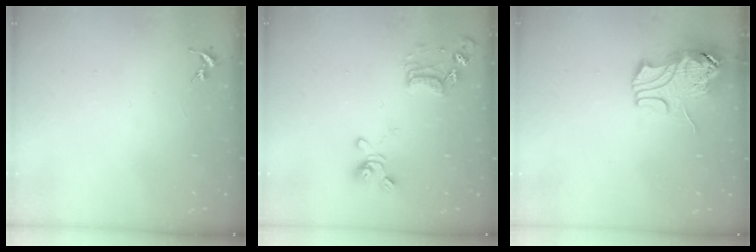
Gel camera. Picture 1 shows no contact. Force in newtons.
{"total": 14.6, "press": 14.6, "slide": 1.4}
{"total": 11.2, "press": 11.0, "slide": 1.7}